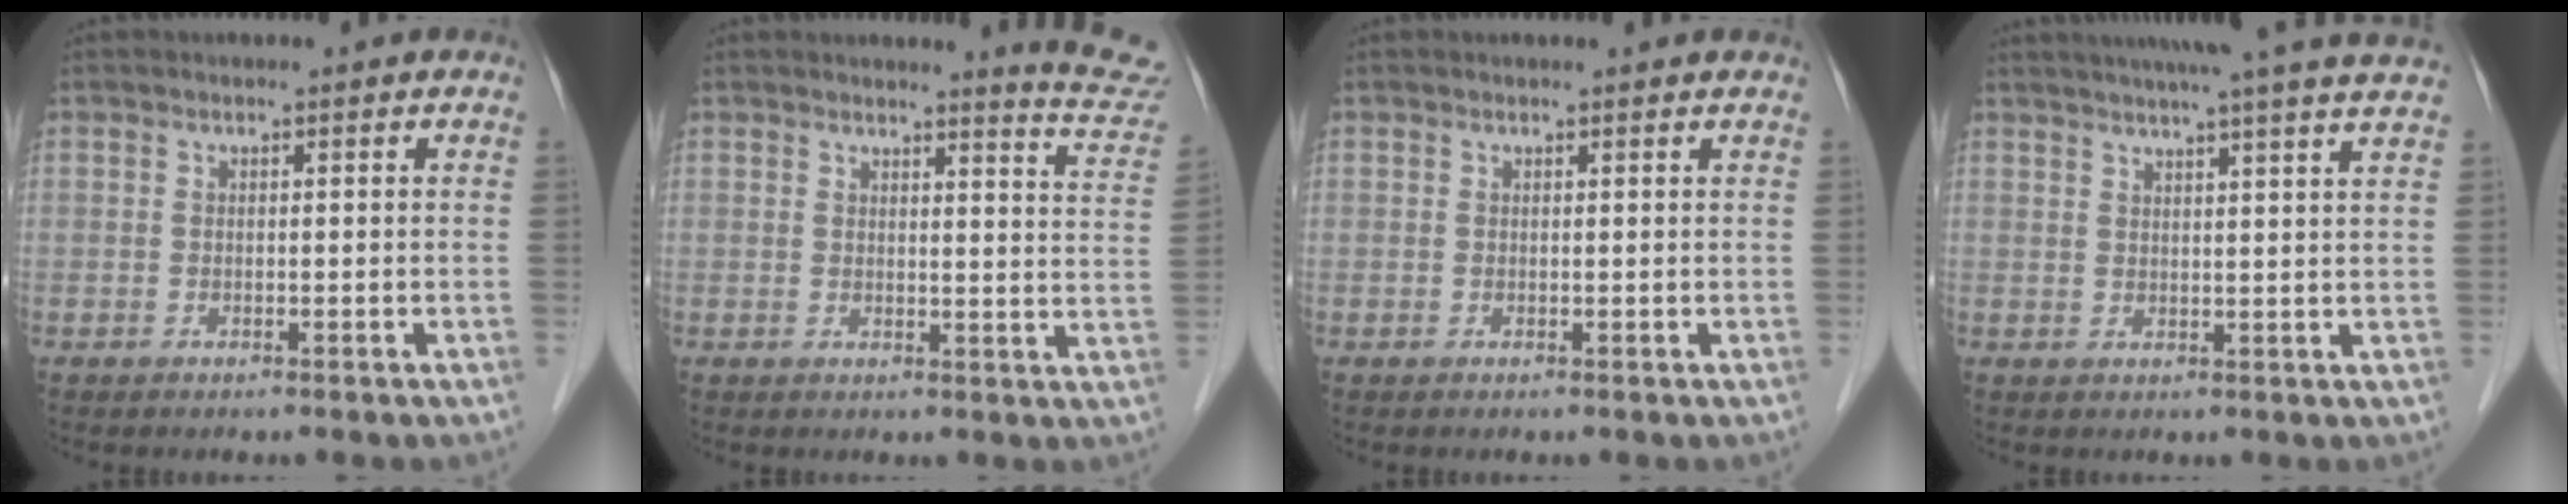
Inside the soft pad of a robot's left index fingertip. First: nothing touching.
{"total": 7.6, "force": [7.5, -0.7, 0.8], "torque": [-0.013, -0.068, 0.065]}
{"total": 2.0, "force": [1.9, 0.3, 0.5], "torque": [-0.013, 0.010, 0.017]}
{"total": 17.2, "force": [14.8, -0.8, 8.7], "torque": [-0.139, 0.009, 0.182]}